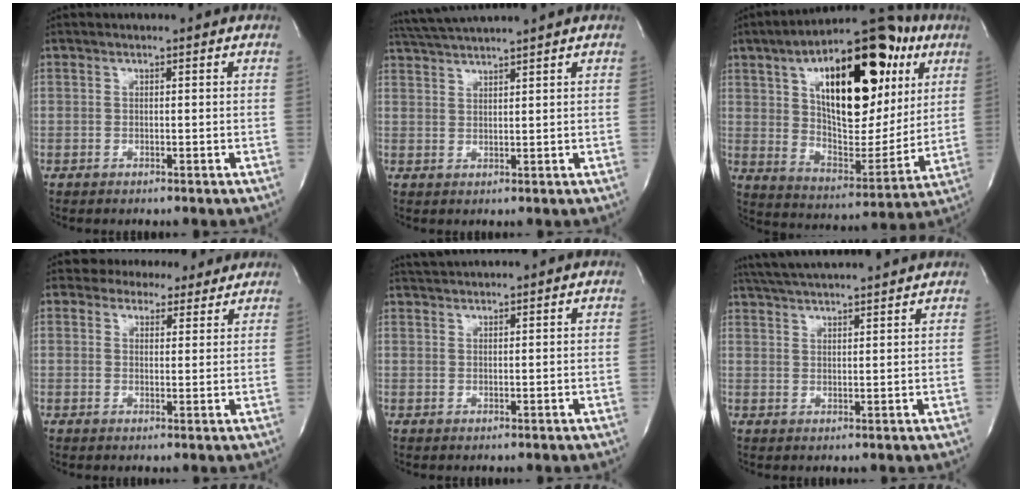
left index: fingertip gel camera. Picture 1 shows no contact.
{"total": 5.6, "force": [5.1, -1.6, 1.7], "torque": [-0.033, 0.012, 0.095]}
{"total": 26.4, "force": [9.9, 11.0, 21.8], "torque": [-0.354, 0.022, 0.150]}
{"total": 7.1, "force": [6.3, 3.2, 0.6], "torque": [0.003, 0.006, 0.067]}
{"total": 2.6, "force": [2.6, -0.3, 0.4], "torque": [-0.009, 0.018, 0.051]}
{"total": 11.4, "force": [10.5, 0.2, 4.4], "torque": [-0.086, 0.027, 0.158]}